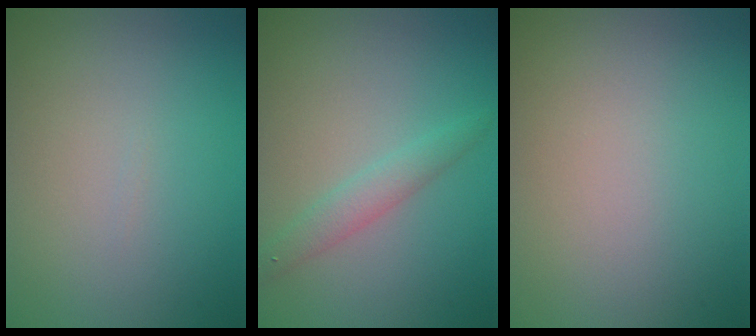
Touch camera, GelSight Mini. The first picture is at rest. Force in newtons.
{"total": 1.9, "press": 1.9, "slide": 0.1}
{"total": 0.0}